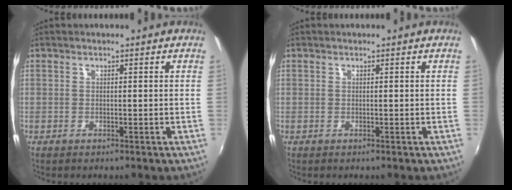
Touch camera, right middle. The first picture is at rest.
{"total": 0.0}